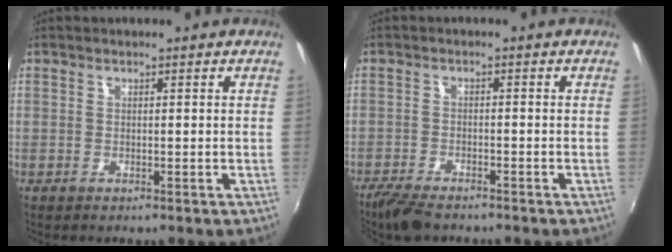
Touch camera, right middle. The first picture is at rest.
{"total": 6.3, "force": [-5.4, 1.6, 2.9], "torque": [-0.079, -0.019, -0.099]}